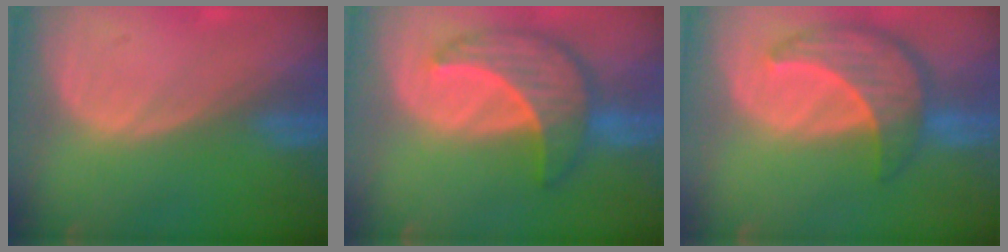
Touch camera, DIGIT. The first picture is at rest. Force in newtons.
{"total": 8.4, "press": 8.4, "slide": 0.7}
{"total": 8.6, "press": 7.8, "slide": 3.8}